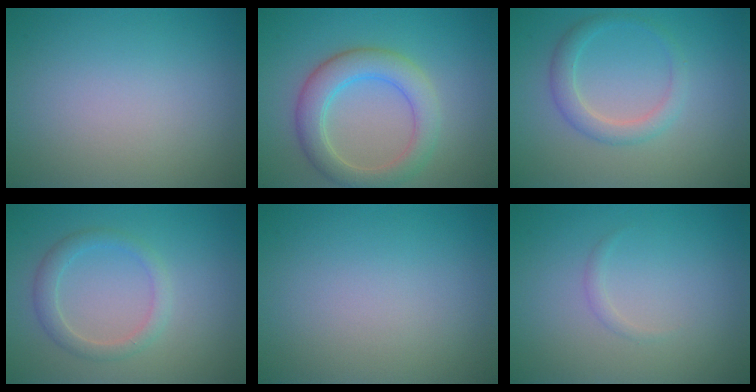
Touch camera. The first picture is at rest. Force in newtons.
{"total": 4.9, "press": 4.8, "slide": 0.5}
{"total": 2.4, "press": 2.4, "slide": 0.1}
{"total": 2.2, "press": 2.2, "slide": 0.0}
{"total": 0.0}
{"total": 0.6, "press": 0.6, "slide": 0.0}